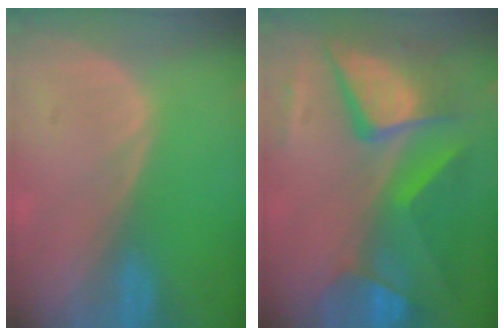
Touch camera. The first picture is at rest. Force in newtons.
{"total": 11.8, "press": 11.7, "slide": 1.3}